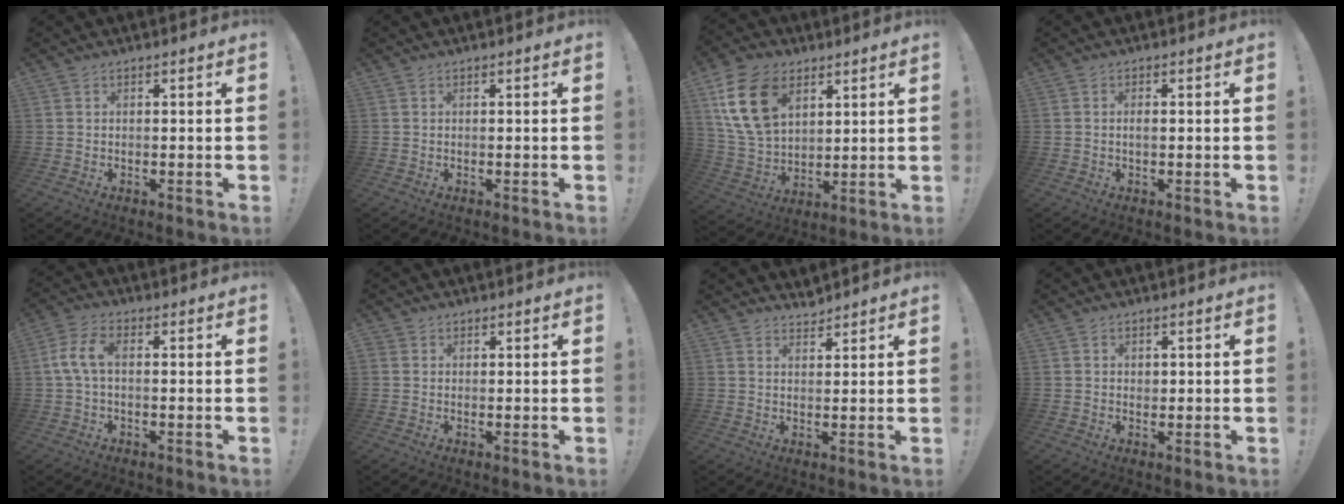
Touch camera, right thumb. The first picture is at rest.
{"total": 0.0}
{"total": 17.4, "force": [7.8, 11.7, 10.3], "torque": [-0.201, -0.025, 0.150]}
{"total": 1.1, "force": [-0.1, 0.4, 1.0], "torque": [-0.011, -0.003, -0.003]}
{"total": 6.7, "force": [0.2, 3.4, 5.8], "torque": [-0.126, 0.006, 0.004]}
{"total": 1.1, "force": [0.5, 1.0, 0.2], "torque": [-0.010, 0.005, 0.010]}
{"total": 2.6, "force": [2.5, 0.7, 0.1], "torque": [0.011, -0.022, 0.045]}
{"total": 1.0, "force": [0.4, 0.9, 0.2], "torque": [0.004, -0.001, 0.004]}